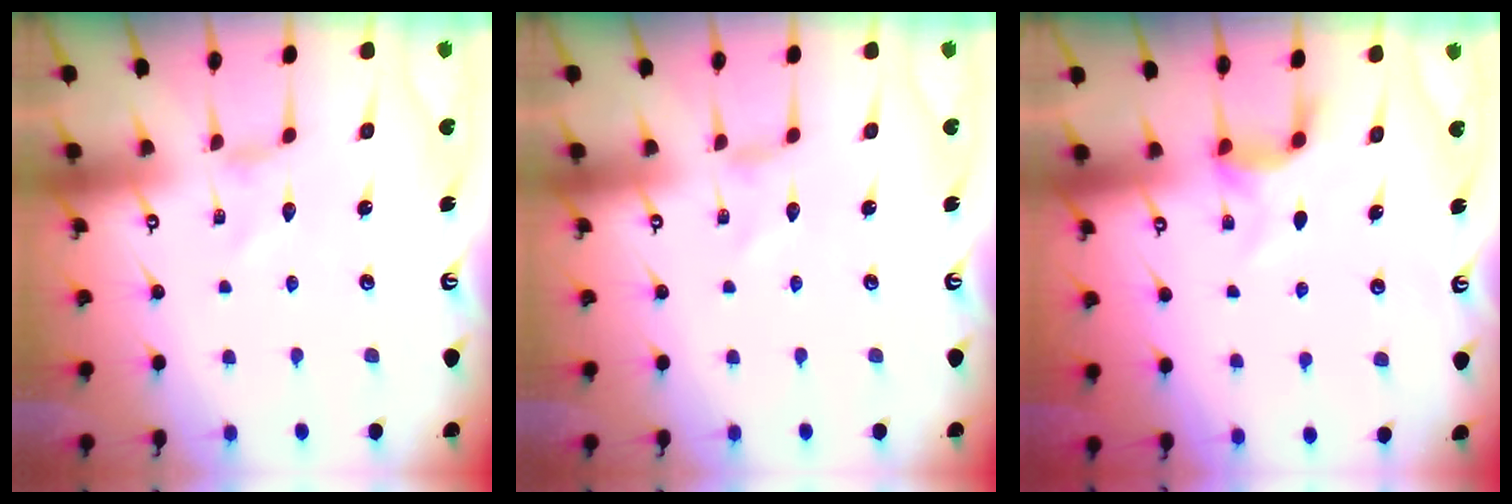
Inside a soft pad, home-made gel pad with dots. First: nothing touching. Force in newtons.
{"total": 0.0}
{"total": 5.5, "press": 5.5, "slide": 0.6}